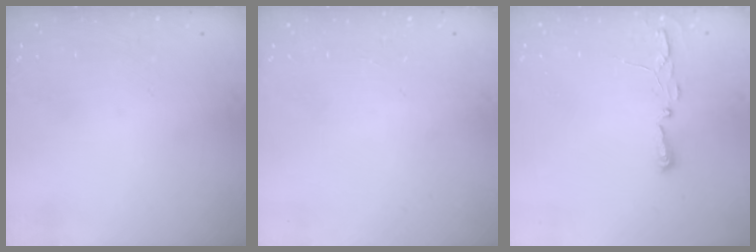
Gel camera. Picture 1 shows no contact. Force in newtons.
{"total": 0.0}
{"total": 3.5, "press": 3.5, "slide": 0.5}